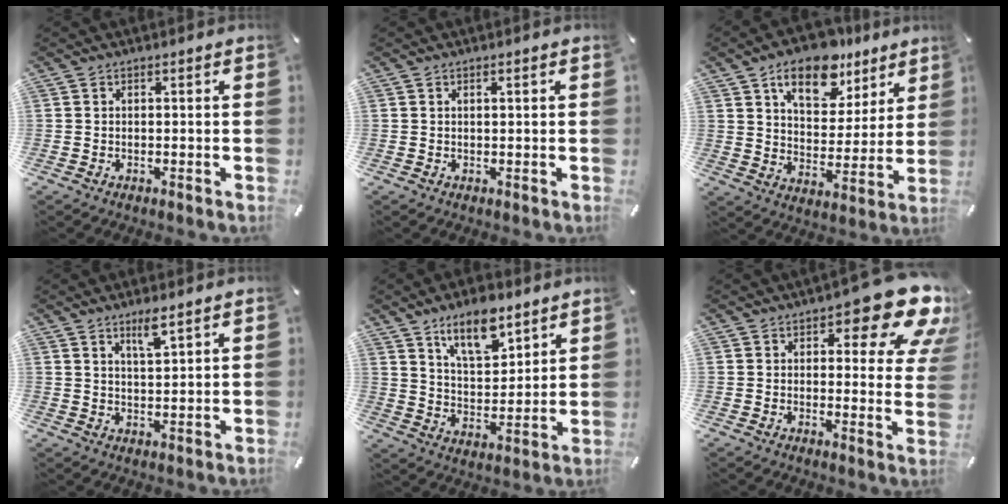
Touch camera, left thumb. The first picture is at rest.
{"total": 0.5, "force": [0.3, 0.1, 0.4], "torque": [-0.007, 0.002, 0.004]}
{"total": 14.7, "force": [10.1, 8.2, 6.9], "torque": [-0.097, -0.060, 0.177]}
{"total": 4.6, "force": [3.4, 0.8, 2.9], "torque": [-0.049, -0.014, 0.056]}
{"total": 12.3, "force": [8.8, 5.6, 6.4], "torque": [-0.103, -0.042, 0.156]}
{"total": 14.0, "force": [8.4, 5.5, 9.8], "torque": [-0.113, -0.061, 0.140]}